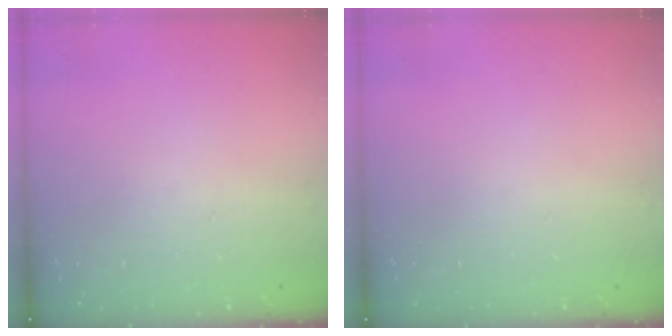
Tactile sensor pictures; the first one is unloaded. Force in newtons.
{"total": 0.0}